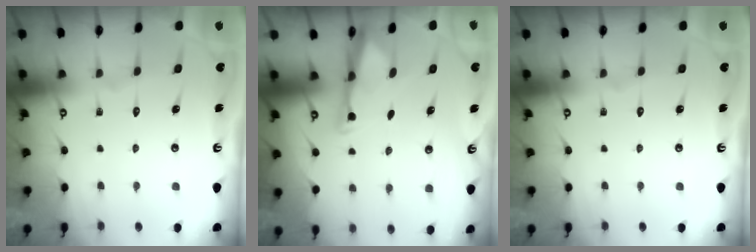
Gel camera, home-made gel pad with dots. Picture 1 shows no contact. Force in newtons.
{"total": 3.3, "press": 3.3, "slide": 0.4}
{"total": 0.0}